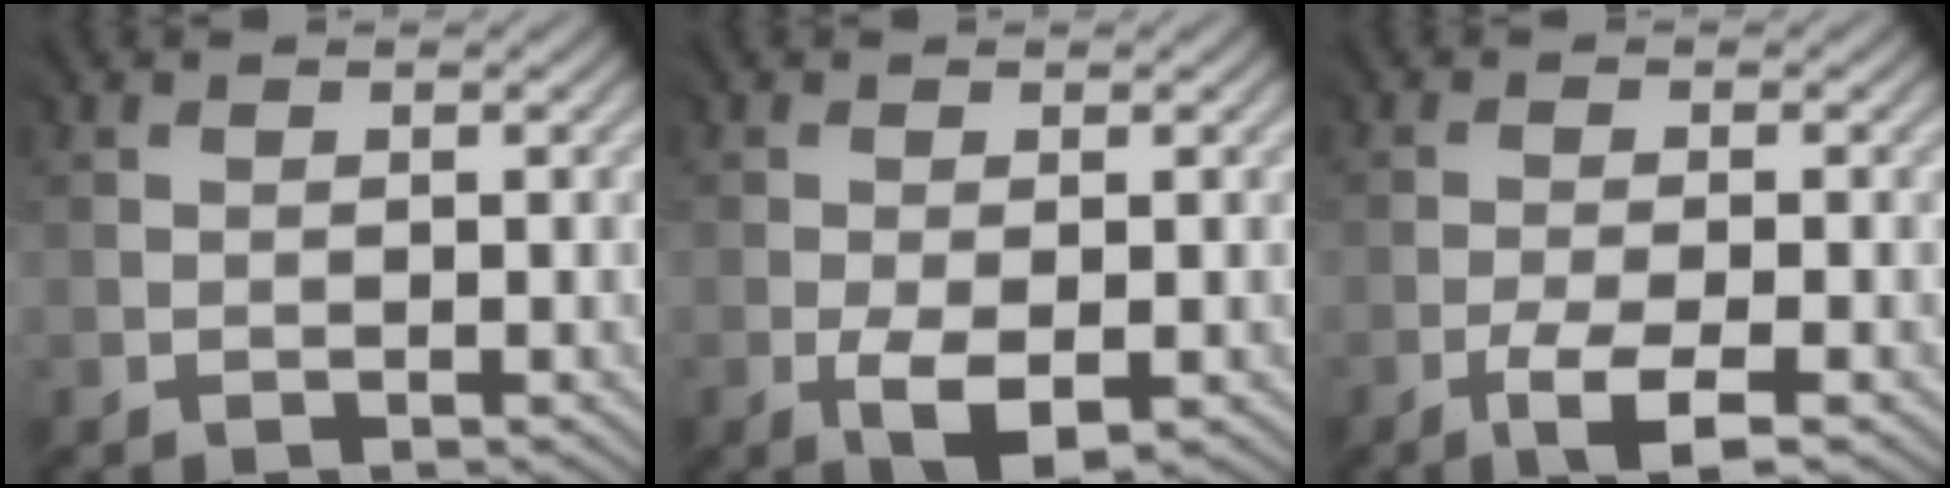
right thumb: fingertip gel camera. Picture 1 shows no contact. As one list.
[{"total": 3.8, "force": [-1.5, 1.7, 3.1], "torque": [-0.070, -0.005, -0.025]}, {"total": 4.4, "force": [-2.9, 0.7, 3.2], "torque": [-0.067, -0.005, -0.056]}]